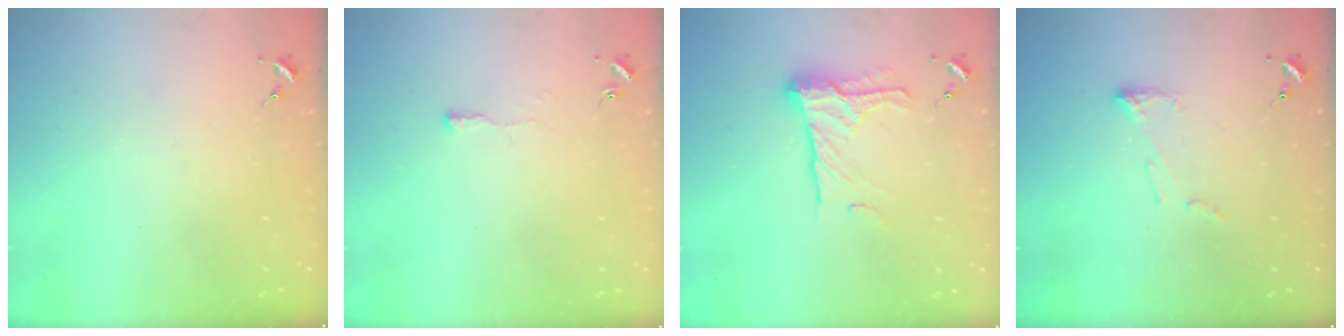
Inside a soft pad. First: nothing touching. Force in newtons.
{"total": 3.1, "press": 3.1, "slide": 0.6}
{"total": 16.1, "press": 16.1, "slide": 1.1}
{"total": 5.4, "press": 5.4, "slide": 0.8}